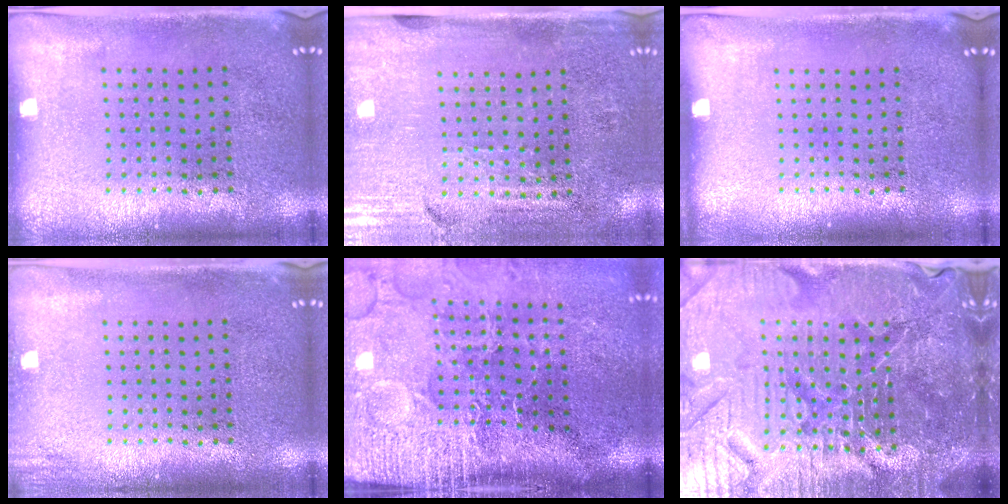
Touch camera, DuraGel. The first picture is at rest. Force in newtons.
{"total": 3.4, "press": 3.1, "slide": 1.4}
{"total": 0.0}
{"total": 1.2, "press": 1.2, "slide": 0.3}
{"total": 5.0, "press": 4.0, "slide": 3.0}
{"total": 6.4, "press": 5.9, "slide": 2.6}